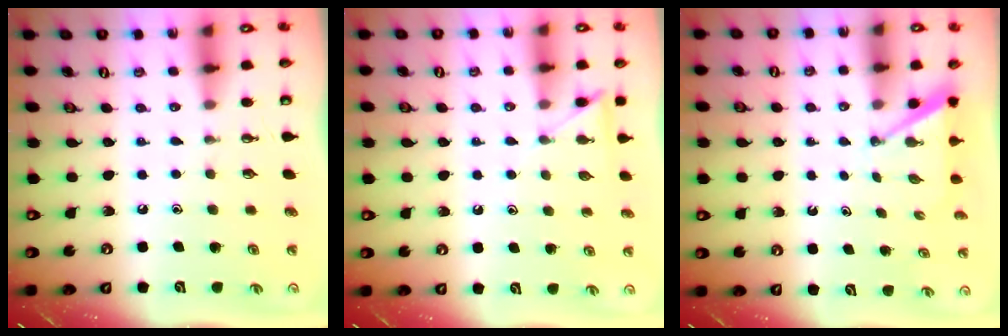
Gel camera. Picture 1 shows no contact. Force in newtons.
{"total": 5.1, "press": 5.1, "slide": 0.7}
{"total": 2.9, "press": 2.9, "slide": 0.2}